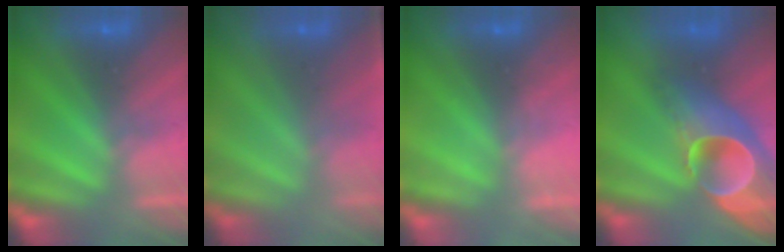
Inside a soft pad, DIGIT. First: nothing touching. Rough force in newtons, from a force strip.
{"total": 1.1}
{"total": 2.2}
{"total": 8.5}